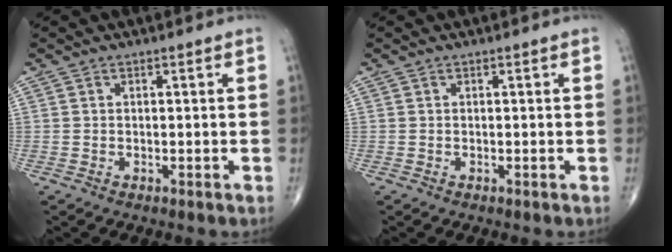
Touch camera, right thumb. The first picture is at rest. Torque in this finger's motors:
{"motor_torque": [0.01, 0.01, -0.02, 0.02, 0.00]}